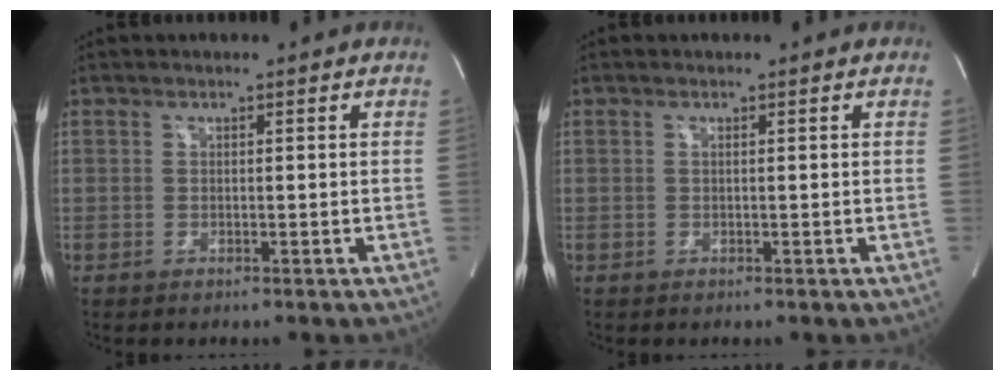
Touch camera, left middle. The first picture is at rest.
{"total": 0.0}